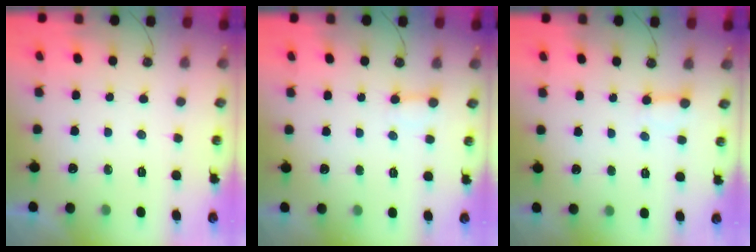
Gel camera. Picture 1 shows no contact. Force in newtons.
{"total": 3.4, "press": 3.3, "slide": 0.5}
{"total": 2.5, "press": 2.4, "slide": 0.4}